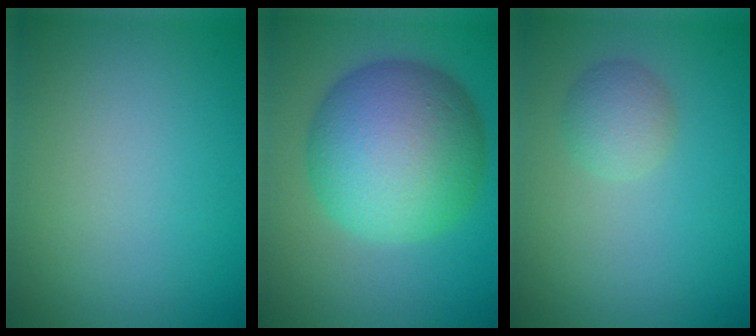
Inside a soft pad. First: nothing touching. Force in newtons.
{"total": 12.3, "press": 12.3, "slide": 0.3}
{"total": 2.2, "press": 2.2, "slide": 0.1}